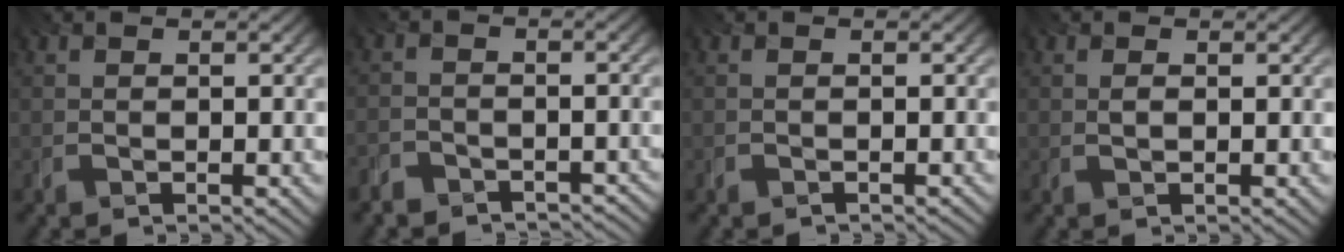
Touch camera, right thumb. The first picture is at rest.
{"total": 4.7, "force": [-4.2, 1.9, 0.8], "torque": [-0.009, -0.004, -0.075]}
{"total": 0.6, "force": [-0.5, 0.1, -0.2], "torque": [0.004, -0.006, -0.010]}
{"total": 0.5, "force": [0.3, 0.3, 0.4], "torque": [-0.009, 0.001, 0.004]}